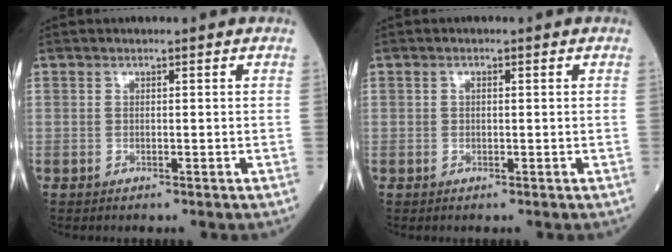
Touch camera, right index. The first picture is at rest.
{"total": 0.7, "force": [0.1, 0.3, 0.6], "torque": [-0.010, 0.002, 0.000]}